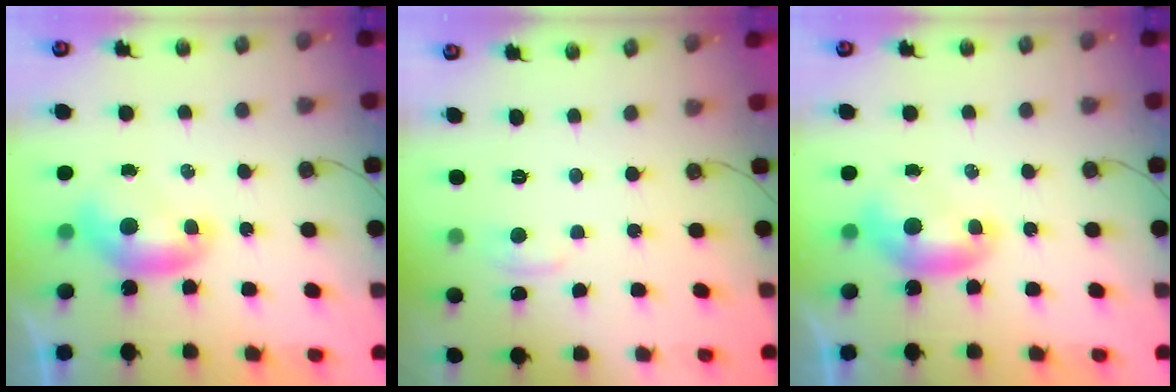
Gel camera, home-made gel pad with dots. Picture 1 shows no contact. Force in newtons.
{"total": 1.2, "press": 0.8, "slide": 0.9}
{"total": 0.0}